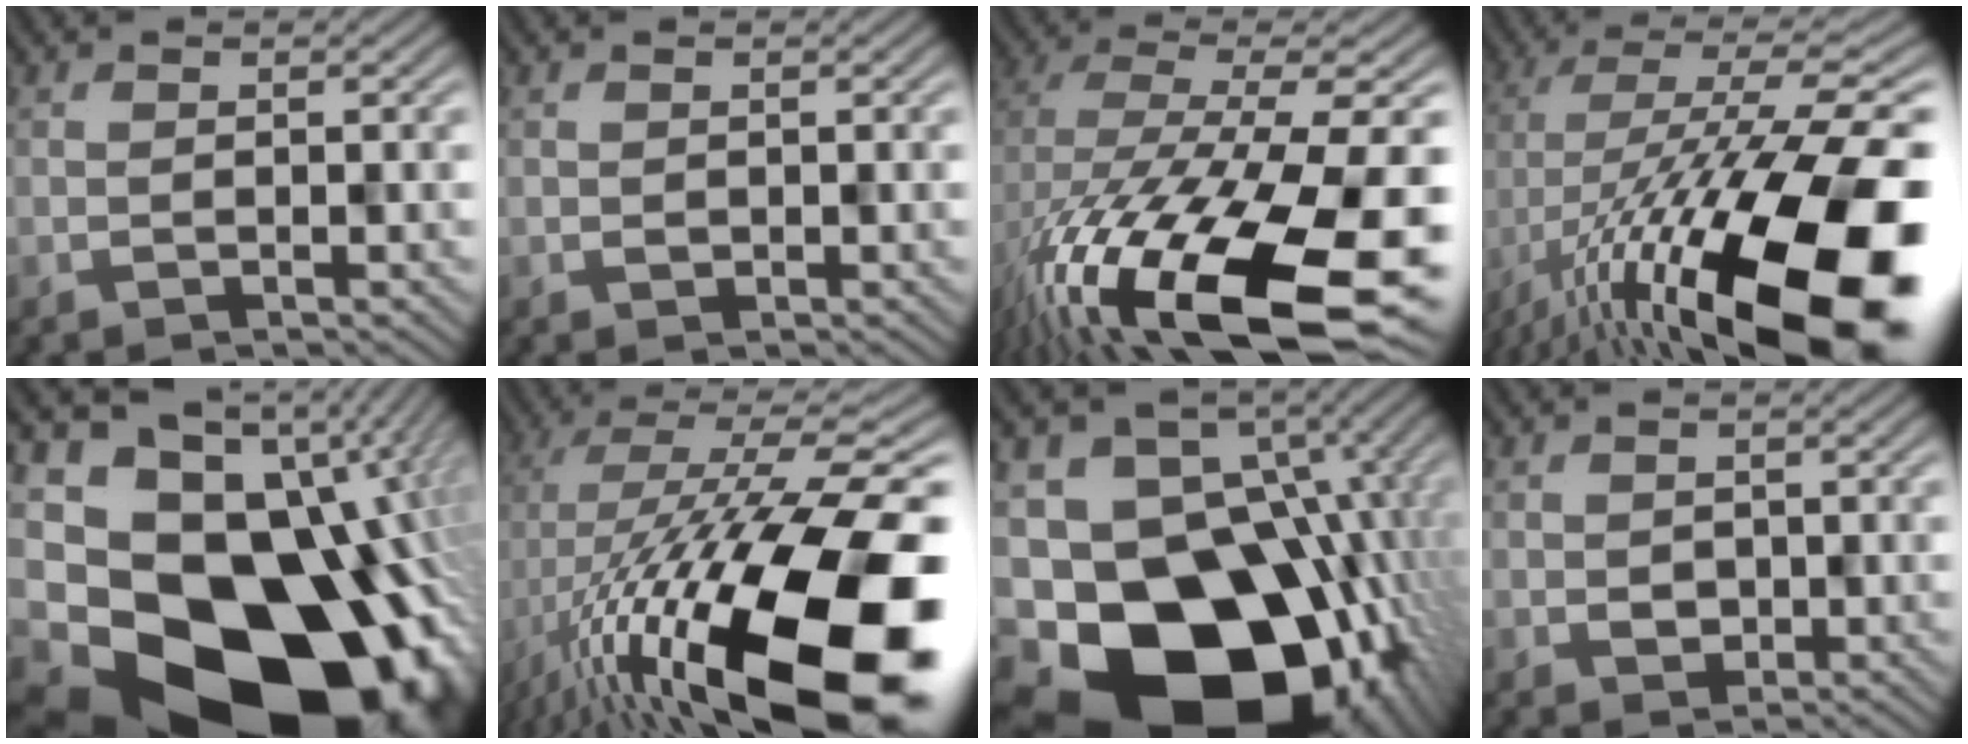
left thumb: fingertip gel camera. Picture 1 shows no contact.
{"total": 0.7, "force": [0.0, 0.7, 0.1], "torque": [-0.002, -0.004, 0.006]}
{"total": 17.4, "force": [-8.1, 7.2, 13.6], "torque": [-0.272, -0.057, -0.106]}
{"total": 20.1, "force": [-8.4, 7.3, 16.7], "torque": [-0.291, -0.033, -0.120]}
{"total": 23.0, "force": [-8.6, 17.1, 12.8], "torque": [-0.213, -0.069, -0.119]}
{"total": 20.1, "force": [-6.5, 7.7, 17.4], "torque": [-0.305, -0.016, -0.098]}
{"total": 21.5, "force": [-9.1, 15.6, 11.8], "torque": [-0.211, -0.020, -0.126]}
{"total": 1.8, "force": [0.0, 1.8, 0.0], "torque": [-0.003, -0.008, 0.007]}